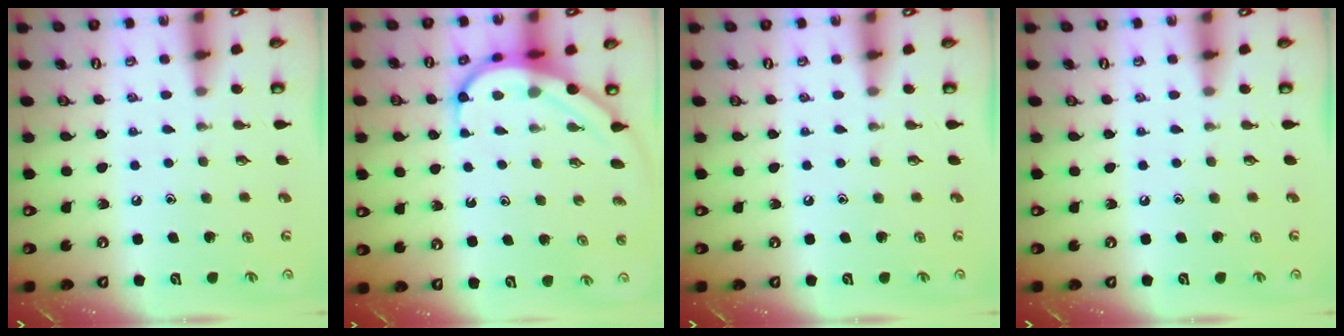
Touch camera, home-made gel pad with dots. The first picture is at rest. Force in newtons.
{"total": 8.4, "press": 8.3, "slide": 0.7}
{"total": 0.0}
{"total": 0.0}